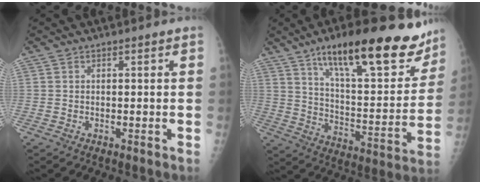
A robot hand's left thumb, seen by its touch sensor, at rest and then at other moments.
{"total": 26.3, "force": [17.5, 8.3, 17.9], "torque": [-0.217, -0.059, 0.268]}